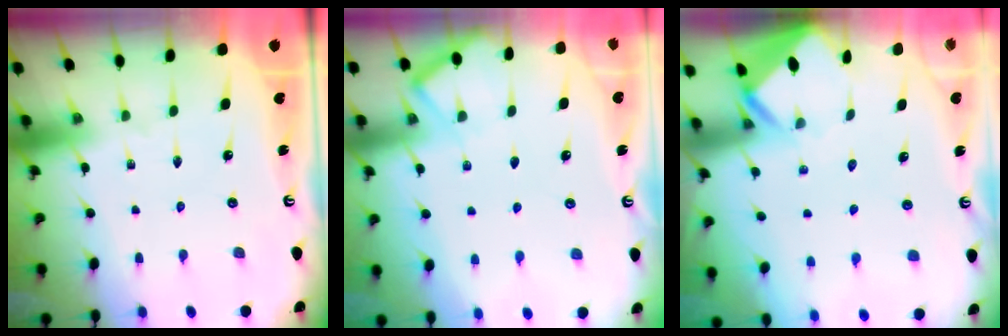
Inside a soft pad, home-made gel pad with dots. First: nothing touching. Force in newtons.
{"total": 6.1, "press": 6.1, "slide": 0.4}
{"total": 2.9, "press": 2.9, "slide": 0.2}